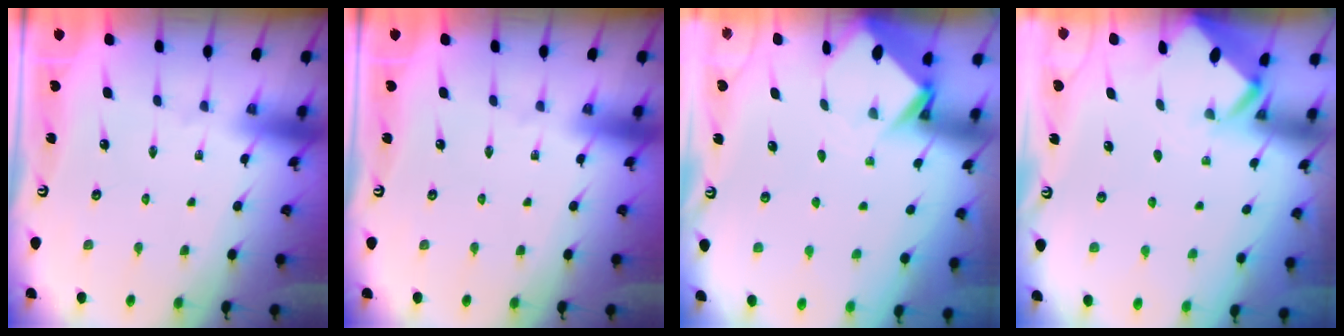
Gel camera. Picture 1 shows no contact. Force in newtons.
{"total": 0.0}
{"total": 3.5, "press": 3.5, "slide": 0.2}
{"total": 2.1, "press": 2.1, "slide": 0.0}